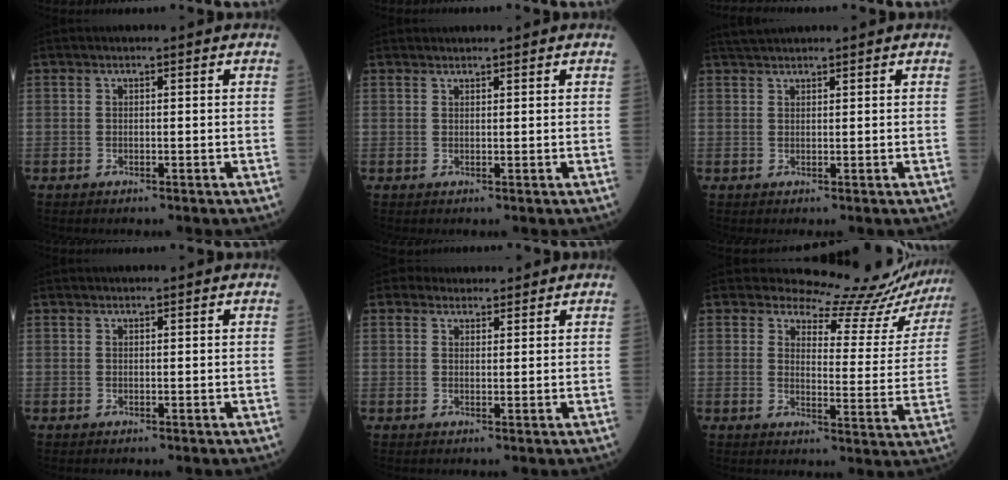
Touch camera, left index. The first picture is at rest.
{"total": 1.5, "force": [1.4, 0.2, 0.2], "torque": [-0.007, 0.013, 0.028]}
{"total": 3.0, "force": [2.9, 0.0, 0.9], "torque": [-0.019, 0.028, 0.054]}
{"total": 0.8, "force": [0.8, 0.1, 0.1], "torque": [-0.007, 0.008, 0.017]}
{"total": 3.1, "force": [2.8, 1.4, 0.0], "torque": [0.004, 0.014, 0.041]}
{"total": 15.7, "force": [15.5, 1.5, 1.3], "torque": [-0.001, -0.099, 0.161]}